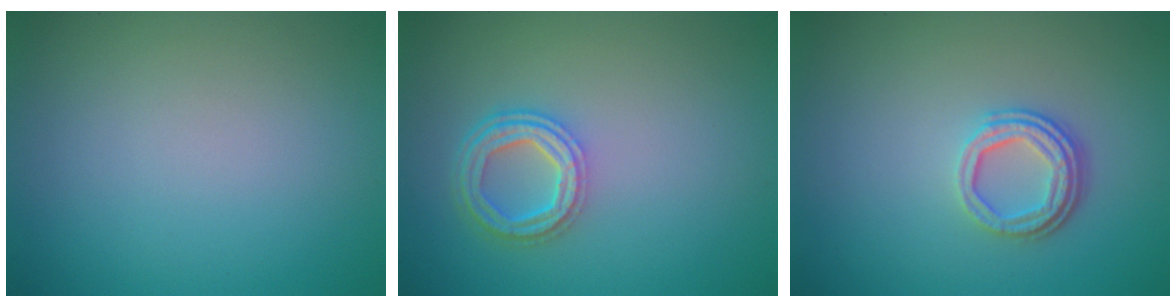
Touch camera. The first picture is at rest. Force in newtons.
{"total": 4.1, "press": 3.1, "slide": 2.6}
{"total": 3.3, "press": 2.5, "slide": 2.1}